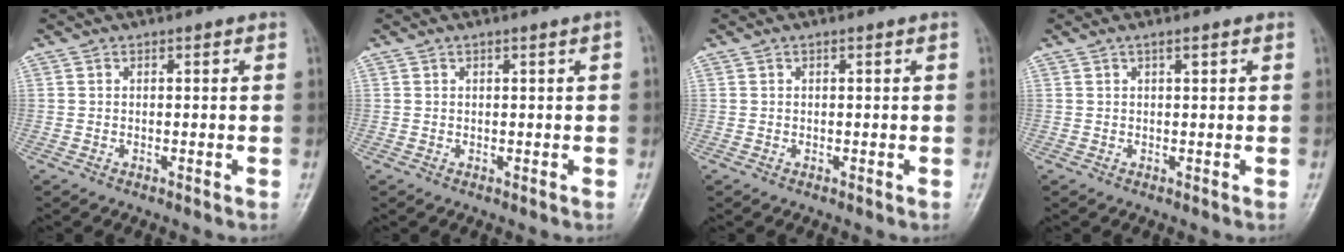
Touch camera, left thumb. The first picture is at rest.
{"total": 0.9, "force": [0.3, -0.1, 0.8], "torque": [-0.013, 0.005, 0.006]}
{"total": 0.0}
{"total": 1.1, "force": [0.6, 0.1, 0.9], "torque": [-0.019, 0.006, 0.011]}